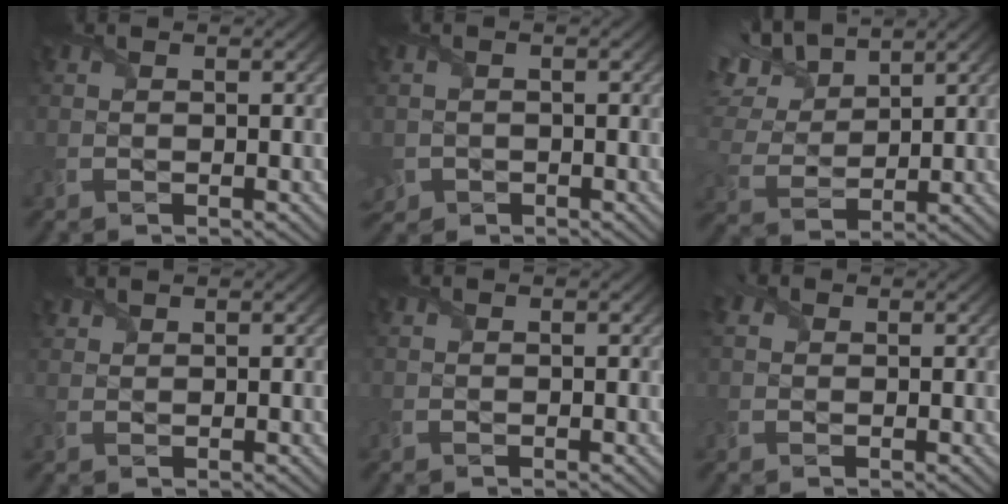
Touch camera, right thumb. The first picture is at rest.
{"total": 2.3, "force": [-1.1, 2.0, 0.5], "torque": [-0.022, -0.018, -0.026]}
{"total": 11.4, "force": [7.8, 4.9, 6.7], "torque": [-0.190, 0.036, 0.133]}
{"total": 1.5, "force": [1.4, 0.4, 0.3], "torque": [-0.012, 0.003, 0.035]}
{"total": 0.0}
{"total": 2.1, "force": [1.0, 1.6, 1.0], "torque": [-0.029, 0.007, 0.017]}